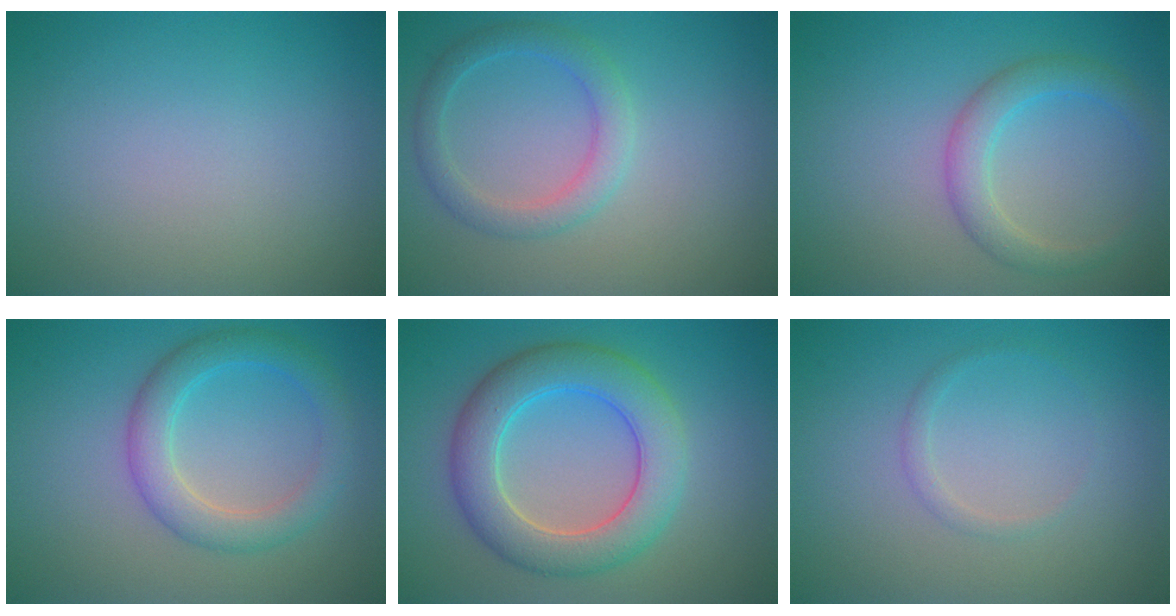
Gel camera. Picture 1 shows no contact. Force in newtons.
{"total": 2.7, "press": 2.7, "slide": 0.1}
{"total": 3.0, "press": 3.0, "slide": 0.1}
{"total": 3.9, "press": 3.9, "slide": 0.1}
{"total": 6.8, "press": 6.8, "slide": 0.3}
{"total": 0.9, "press": 0.9, "slide": 0.0}